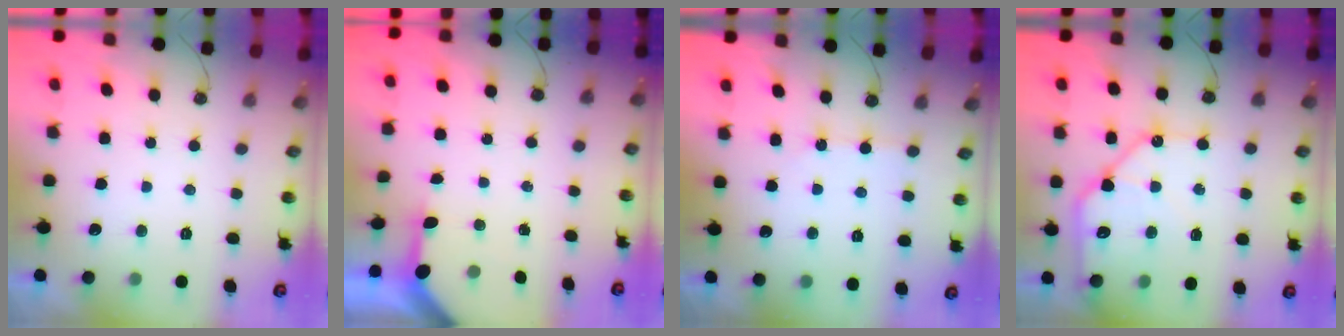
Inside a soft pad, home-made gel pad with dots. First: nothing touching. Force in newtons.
{"total": 3.4, "press": 3.3, "slide": 0.4}
{"total": 2.6, "press": 2.5, "slide": 0.5}
{"total": 14.9, "press": 14.8, "slide": 1.9}